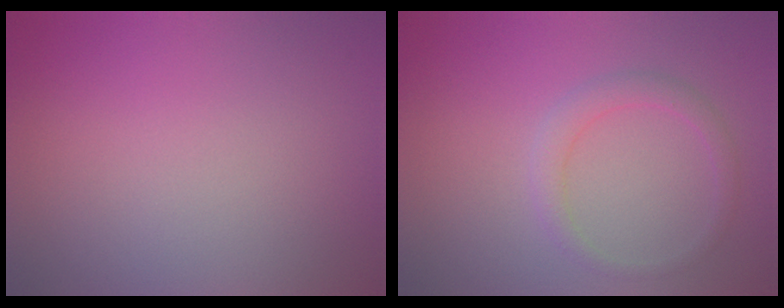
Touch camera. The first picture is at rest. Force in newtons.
{"total": 1.8, "press": 1.8, "slide": 0.0}